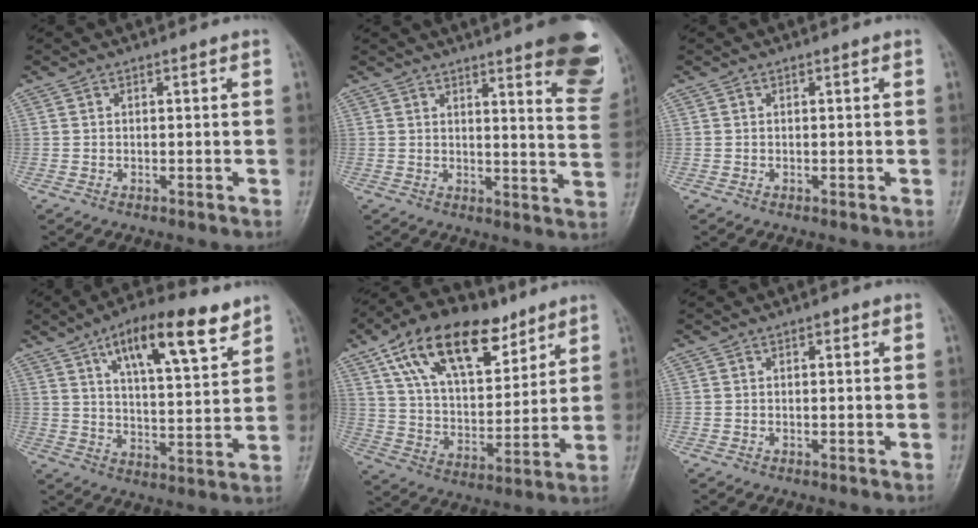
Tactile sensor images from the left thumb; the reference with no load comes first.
{"total": 17.1, "force": [11.0, 3.5, 12.6], "torque": [-0.124, -0.059, 0.120]}
{"total": 0.0}
{"total": 16.0, "force": [9.5, 5.2, 11.9], "torque": [-0.164, -0.036, 0.153]}
{"total": 20.6, "force": [11.9, 10.6, 13.0], "torque": [-0.188, -0.031, 0.213]}
{"total": 0.8, "force": [0.4, 0.4, 0.5], "torque": [-0.004, 0.000, 0.003]}